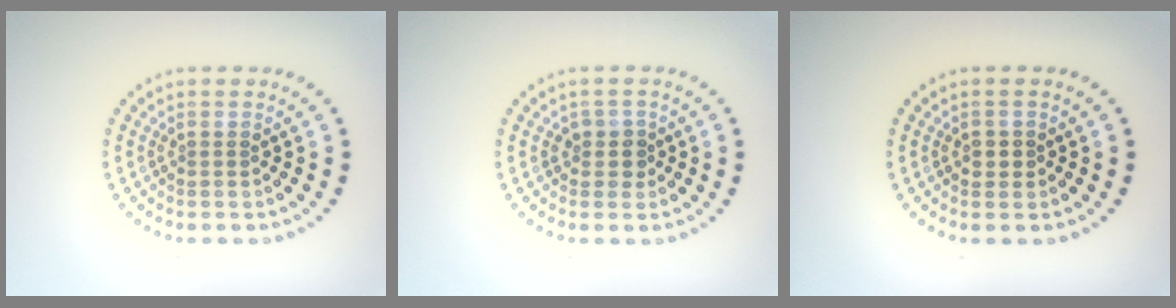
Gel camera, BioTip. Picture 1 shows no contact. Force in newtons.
{"total": 1.6, "press": 1.3, "slide": 0.8}
{"total": 1.1, "press": 1.1, "slide": 0.4}